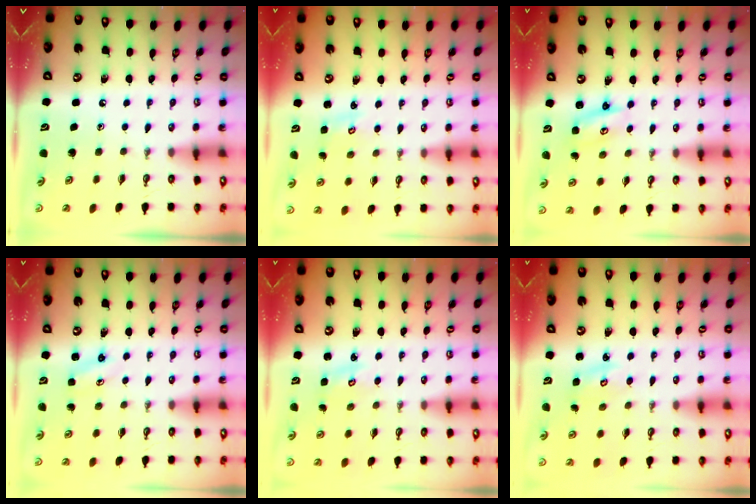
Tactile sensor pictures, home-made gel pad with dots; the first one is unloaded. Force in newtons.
{"total": 2.2, "press": 2.2, "slide": 0.3}
{"total": 2.6, "press": 2.6, "slide": 0.2}
{"total": 2.5, "press": 2.5, "slide": 0.3}
{"total": 2.7, "press": 2.7, "slide": 0.3}
{"total": 3.1, "press": 3.1, "slide": 0.2}